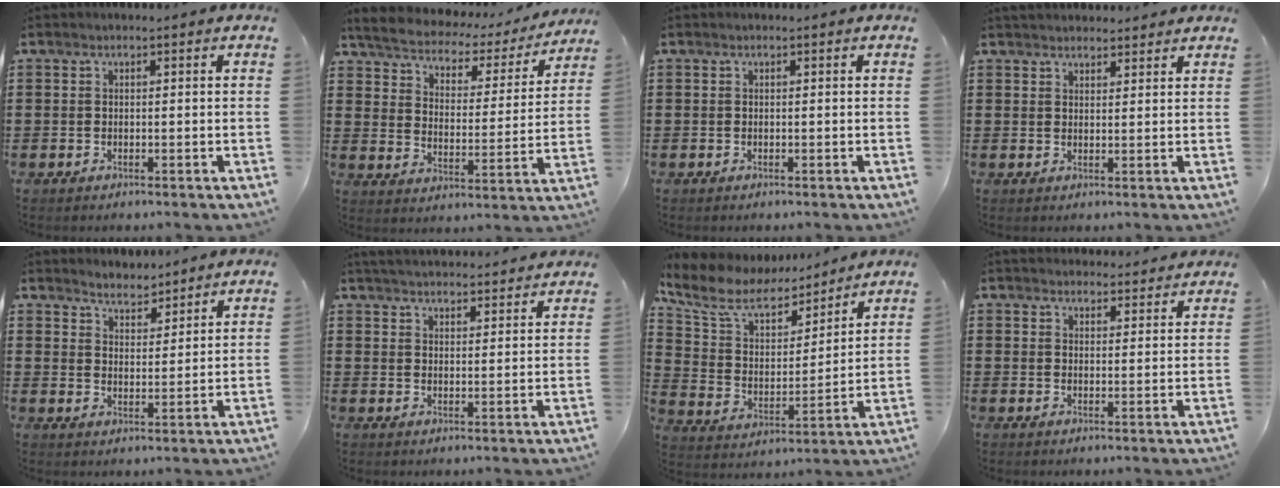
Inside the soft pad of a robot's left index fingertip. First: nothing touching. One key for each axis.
{"total": 3.7, "fx": 3.5, "fy": 0.8, "fz": 0.5, "tx": -0.033, "ty": -0.029, "tz": 0.052}
{"total": 0.0}
{"total": 2.1, "fx": 2.1, "fy": 0.4, "fz": -0.2, "tx": -0.002, "ty": 0.001, "tz": 0.042}
{"total": 3.4, "fx": 3.3, "fy": 0.6, "fz": -0.6, "tx": -0.003, "ty": -0.012, "tz": 0.062}
{"total": 3.6, "fx": 3.6, "fy": 0.0, "fz": 0.1, "tx": -0.014, "ty": -0.015, "tz": 0.066}
{"total": 9.3, "fx": 7.5, "fy": 3.5, "fz": 4.2, "tx": -0.119, "ty": -0.038, "tz": 0.129}
{"total": 2.9, "fx": 2.8, "fy": 0.6, "fz": -0.1, "tx": -0.006, "ty": -0.007, "tz": 0.053}